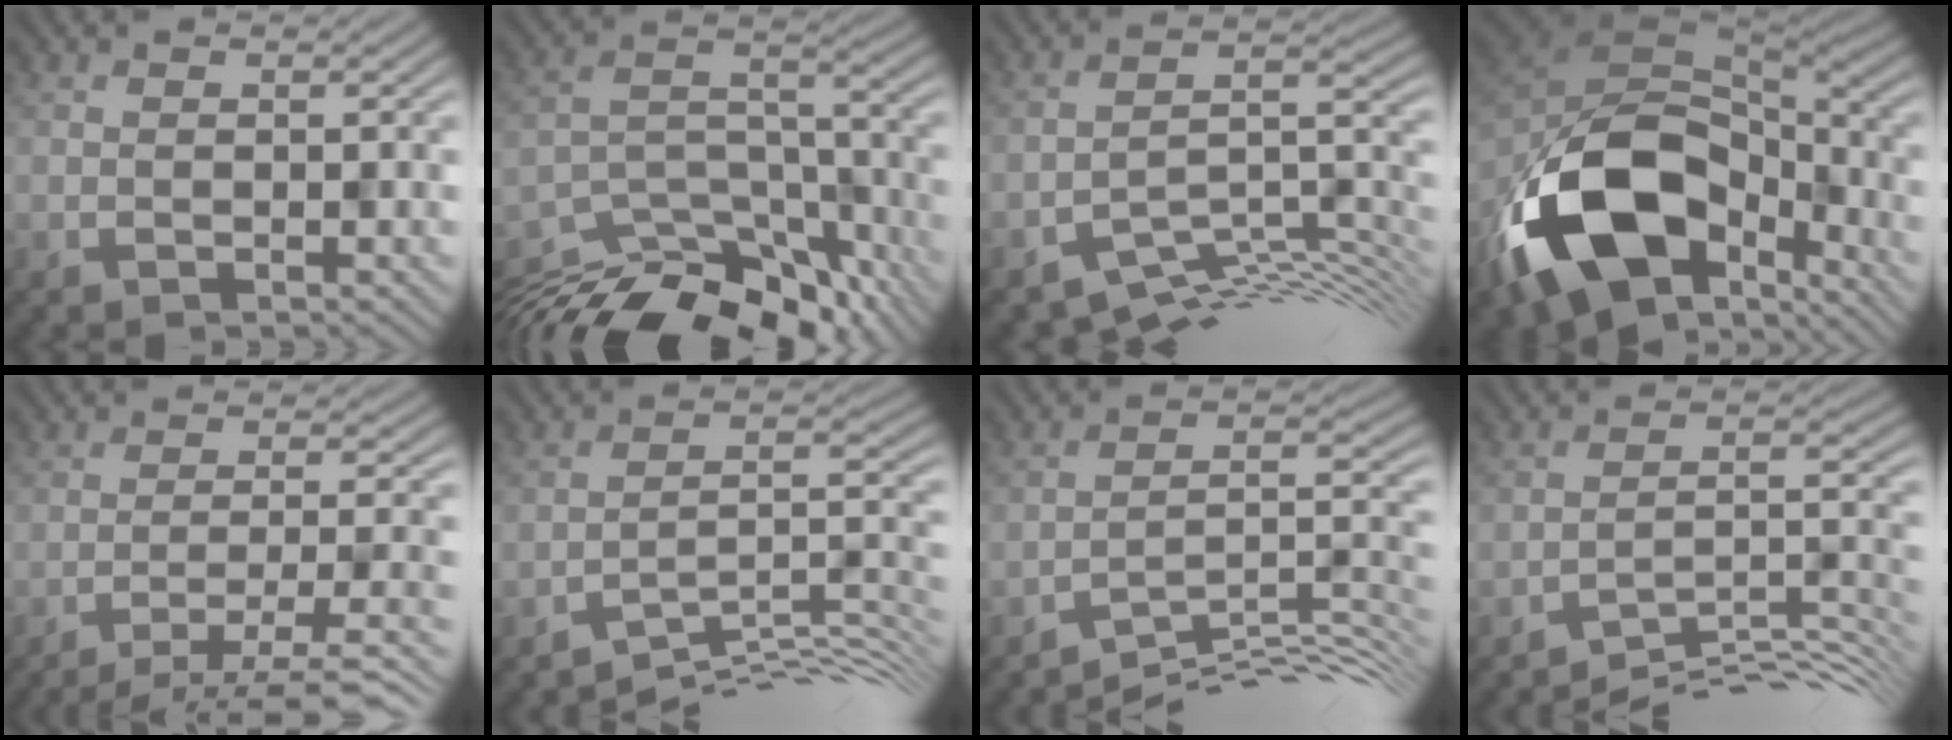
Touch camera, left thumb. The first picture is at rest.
{"total": 14.9, "force": [-12.5, 4.9, 6.4], "torque": [-0.133, -0.016, -0.183]}
{"total": 9.0, "force": [-6.6, 2.6, 5.6], "torque": [-0.081, -0.007, -0.111]}
{"total": 18.2, "force": [-7.4, 10.8, 12.6], "torque": [-0.274, -0.035, -0.119]}
{"total": 9.9, "force": [-8.0, 1.1, 5.7], "torque": [-0.091, 0.003, -0.110]}
{"total": 9.1, "force": [-7.2, 1.4, 5.4], "torque": [-0.071, 0.009, -0.123]}
{"total": 10.1, "force": [-8.2, 1.5, 5.8], "torque": [-0.085, 0.009, -0.139]}
{"total": 9.1, "force": [-7.7, 1.2, 4.8], "torque": [-0.064, 0.012, -0.124]}